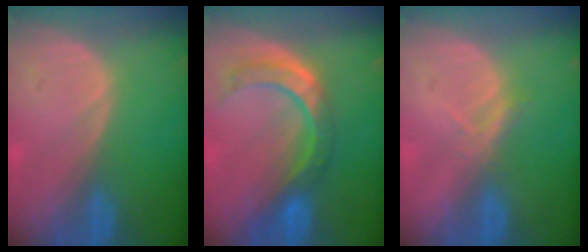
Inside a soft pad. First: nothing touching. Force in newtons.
{"total": 8.3, "press": 7.2, "slide": 4.2}
{"total": 2.1, "press": 1.9, "slide": 0.9}